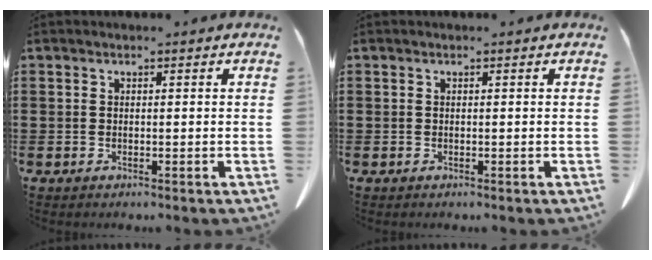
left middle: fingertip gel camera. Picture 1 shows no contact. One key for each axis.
{"total": 0.0}